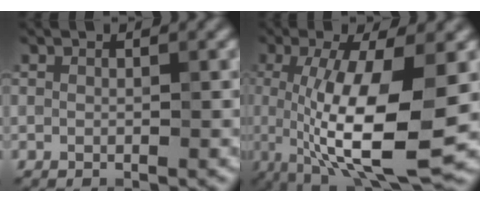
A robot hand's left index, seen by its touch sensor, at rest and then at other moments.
{"total": 11.3, "force": [-1.1, 3.2, 10.7], "torque": [-0.188, -0.021, -0.015]}